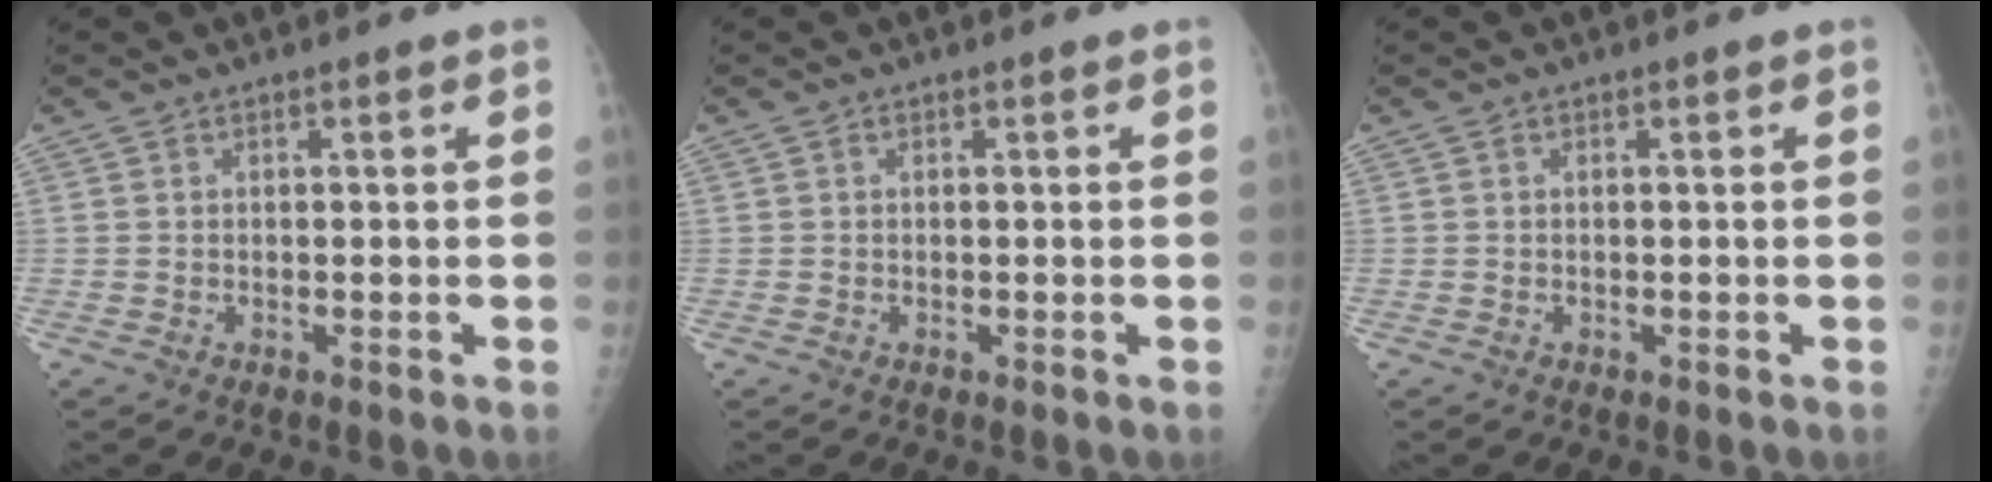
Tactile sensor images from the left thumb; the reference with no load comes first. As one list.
[{"total": 0.0}, {"total": 0.0}]